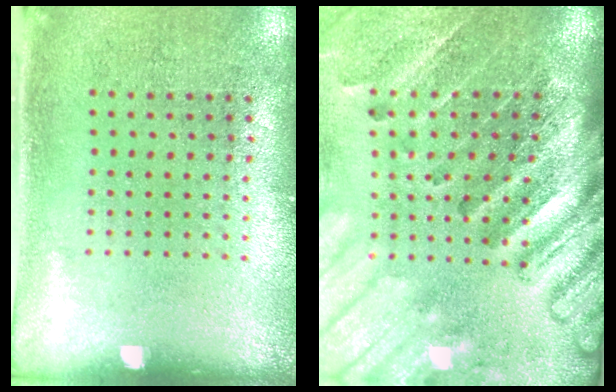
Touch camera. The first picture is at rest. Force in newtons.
{"total": 4.4, "press": 3.2, "slide": 3.0}